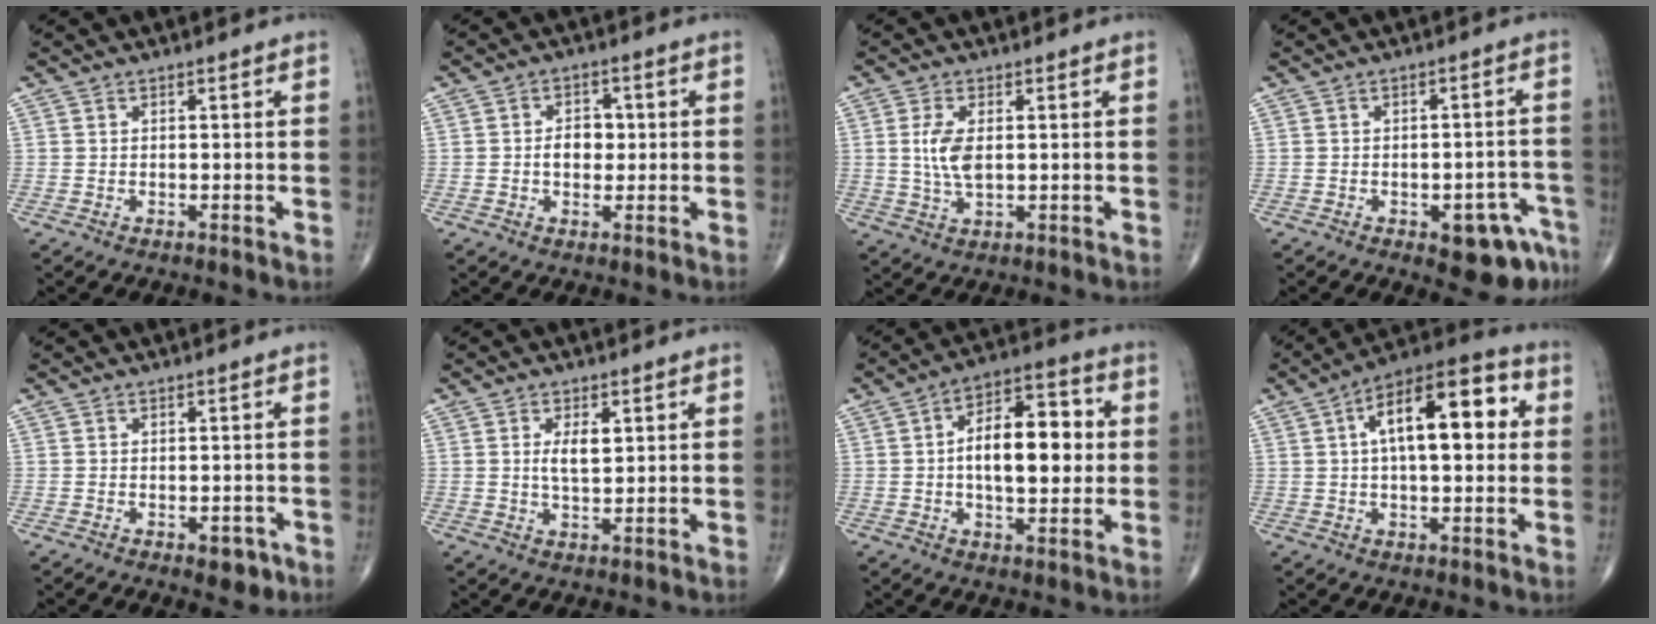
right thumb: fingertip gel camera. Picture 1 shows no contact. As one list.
[{"total": 4.7, "force": [0.0, 3.4, 3.3], "torque": [-0.035, 0.008, -0.005]}, {"total": 5.7, "force": [0.6, 2.7, 5.0], "torque": [-0.106, -0.006, 0.013]}, {"total": 8.5, "force": [-4.6, 3.6, 6.1], "torque": [-0.047, 0.035, -0.050]}, {"total": 3.2, "force": [-1.6, 1.7, 2.2], "torque": [-0.013, 0.008, -0.015]}, {"total": 4.3, "force": [1.0, 1.9, 3.7], "torque": [-0.061, -0.008, 0.019]}, {"total": 14.9, "force": [0.8, 7.3, 13.0], "torque": [-0.177, 0.023, 0.006]}, {"total": 17.0, "force": [3.3, 7.6, 14.9], "torque": [-0.204, 0.030, 0.040]}]